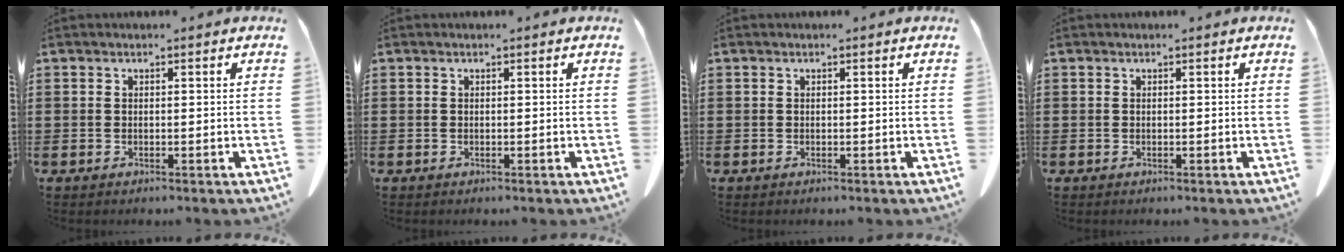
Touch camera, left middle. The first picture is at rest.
{"total": 0.0}
{"total": 0.0}
{"total": 0.0}